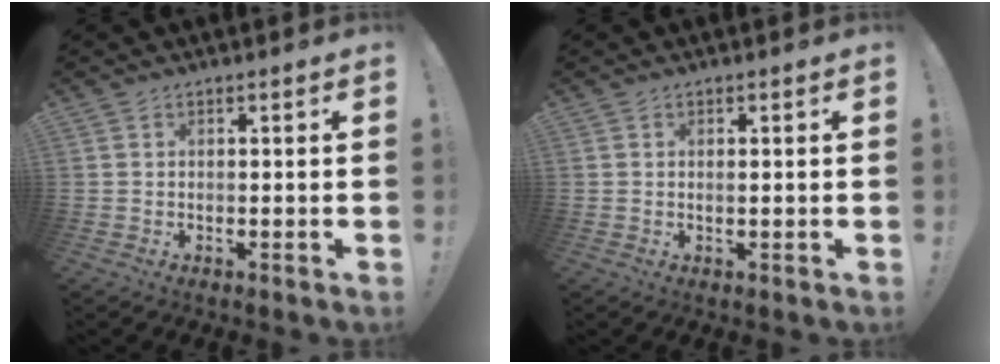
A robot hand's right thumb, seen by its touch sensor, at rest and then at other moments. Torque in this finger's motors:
{"motor_torque": [-0.15, -0.02, -0.27, 0.20, 0.00]}